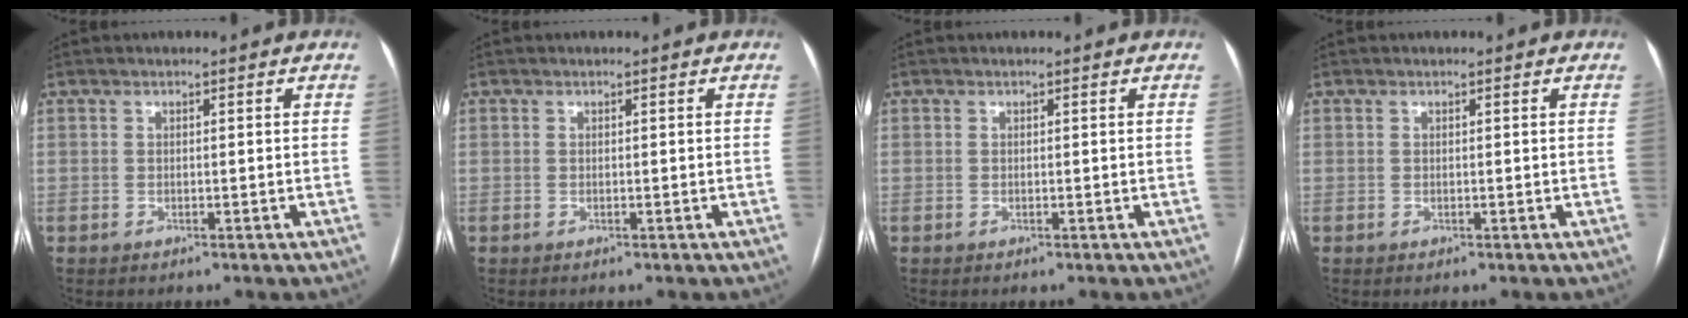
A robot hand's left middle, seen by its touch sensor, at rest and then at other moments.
{"total": 0.0}
{"total": 3.2, "force": [-1.6, -2.6, -1.2], "torque": [0.037, -0.017, -0.030]}
{"total": 0.0}